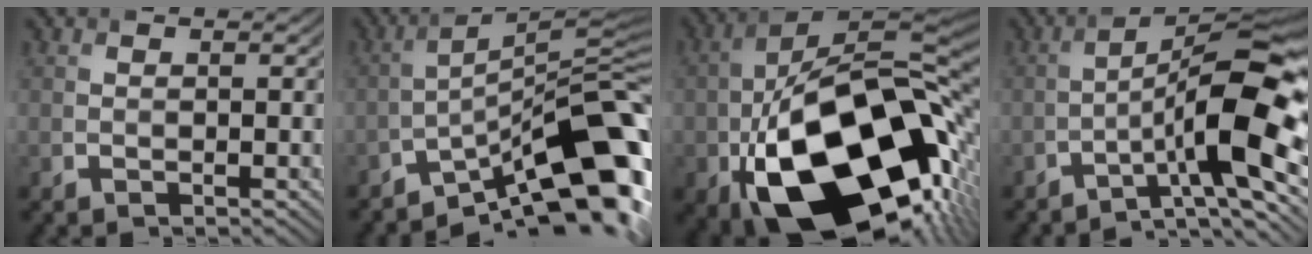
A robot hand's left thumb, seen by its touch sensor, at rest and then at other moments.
{"total": 14.6, "force": [-9.0, 4.0, 10.7], "torque": [-0.168, 0.006, -0.158]}
{"total": 21.4, "force": [-7.1, 12.1, 16.1], "torque": [-0.307, -0.045, -0.095]}
{"total": 10.5, "force": [-4.3, 1.7, 9.4], "torque": [-0.140, 0.017, -0.083]}